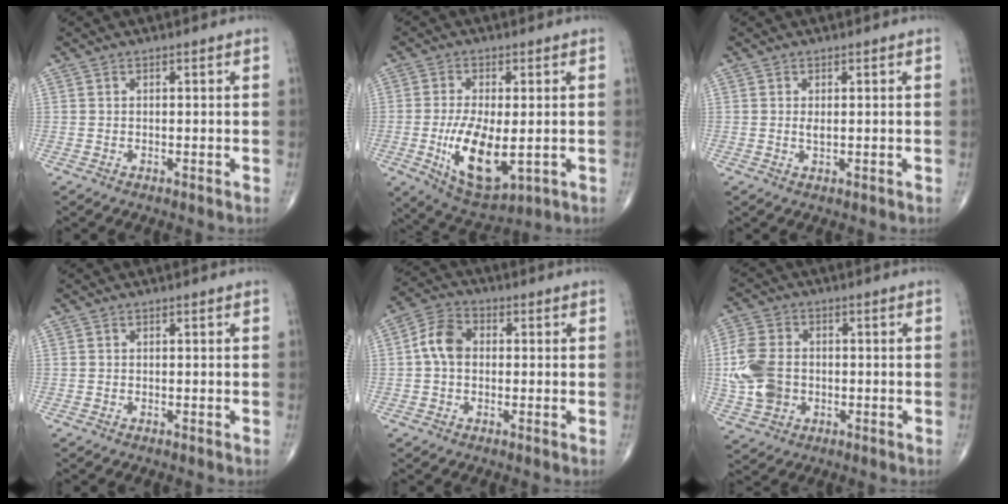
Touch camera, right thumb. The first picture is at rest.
{"total": 12.4, "force": [-2.2, 5.4, 10.9], "torque": [-0.190, -0.021, -0.024]}
{"total": 1.0, "force": [0.2, 0.4, 0.9], "torque": [-0.016, -0.003, 0.005]}
{"total": 0.0}
{"total": 6.6, "force": [0.1, 4.8, 4.4], "torque": [-0.079, 0.021, -0.008]}
{"total": 10.2, "force": [-0.9, 7.8, 6.6], "torque": [-0.138, 0.006, -0.018]}